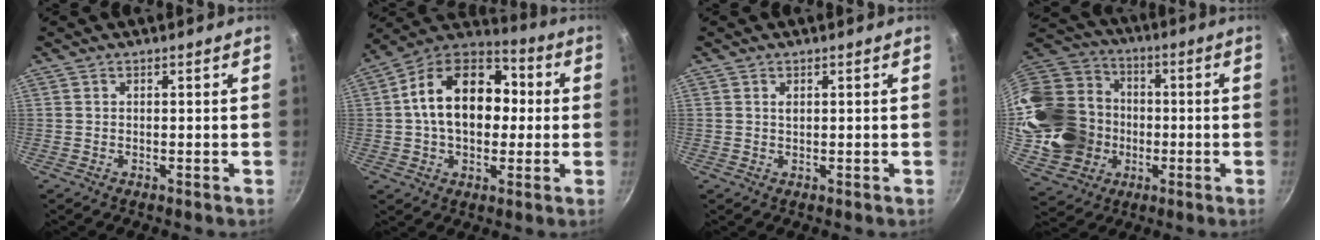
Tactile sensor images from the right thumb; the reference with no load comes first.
{"total": 19.4, "force": [1.3, 13.4, 14.0], "torque": [-0.200, 0.037, 0.004]}
{"total": 0.9, "force": [0.4, 0.5, 0.6], "torque": [-0.010, 0.002, 0.007]}
{"total": 25.1, "force": [-2.4, 21.4, 12.9], "torque": [-0.249, 0.046, -0.017]}